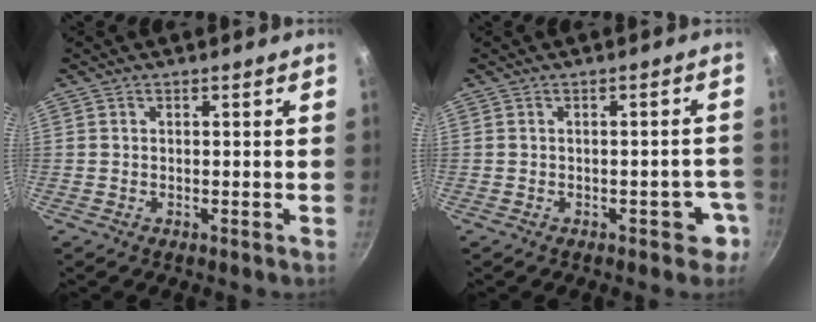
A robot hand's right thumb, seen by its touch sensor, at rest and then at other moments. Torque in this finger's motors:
{"motor_torque": [2.58, 2.43, 0.88, -0.85, 0.05]}